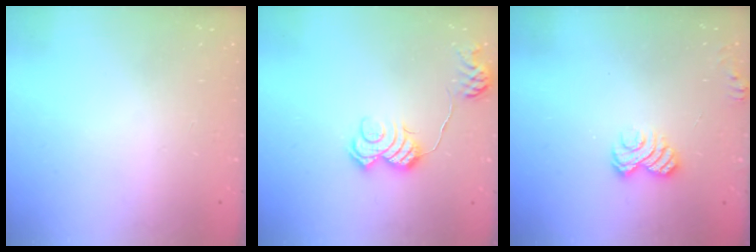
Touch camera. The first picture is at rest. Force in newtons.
{"total": 11.4, "press": 11.4, "slide": 0.5}
{"total": 6.0, "press": 5.8, "slide": 1.3}